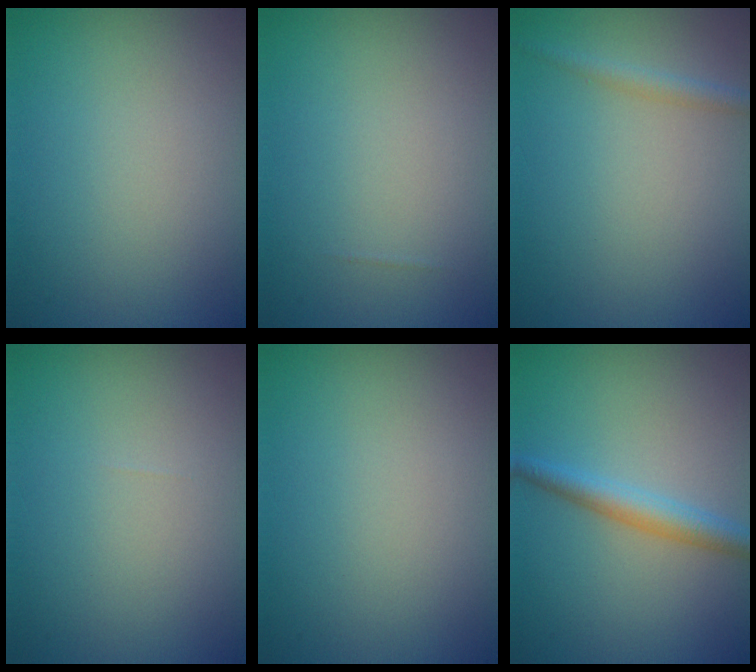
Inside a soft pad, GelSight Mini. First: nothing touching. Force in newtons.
{"total": 0.0}
{"total": 1.4, "press": 1.4, "slide": 0.1}
{"total": 0.0}
{"total": 0.0}
{"total": 2.9, "press": 2.9, "slide": 0.1}